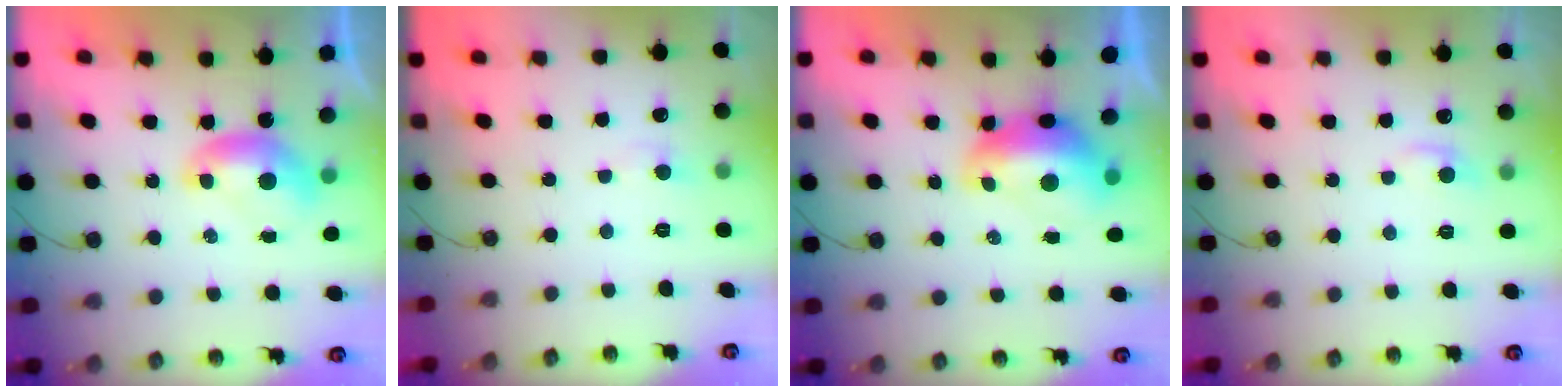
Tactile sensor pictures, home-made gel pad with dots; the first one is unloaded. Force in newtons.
{"total": 0.5, "press": 0.2, "slide": 0.5}
{"total": 2.9, "press": 2.8, "slide": 0.7}
{"total": 0.8, "press": 0.3, "slide": 0.7}